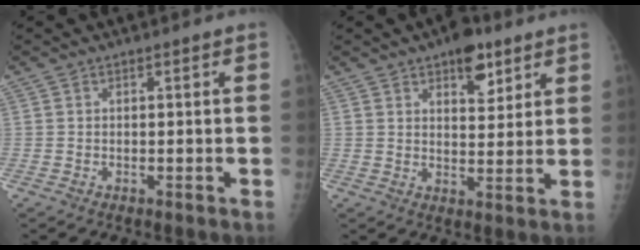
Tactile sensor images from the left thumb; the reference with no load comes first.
{"total": 7.7, "force": [4.6, 3.8, 4.8], "torque": [-0.043, -0.023, 0.063]}